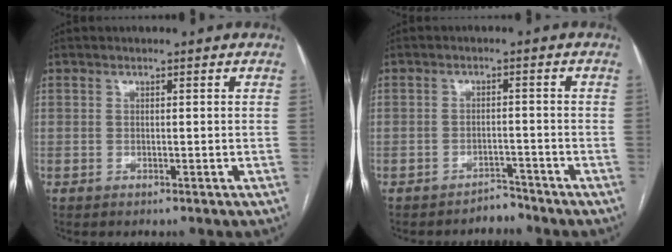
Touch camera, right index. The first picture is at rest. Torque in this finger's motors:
{"motor_torque": [-0.01, -0.04, -0.04, -0.02]}